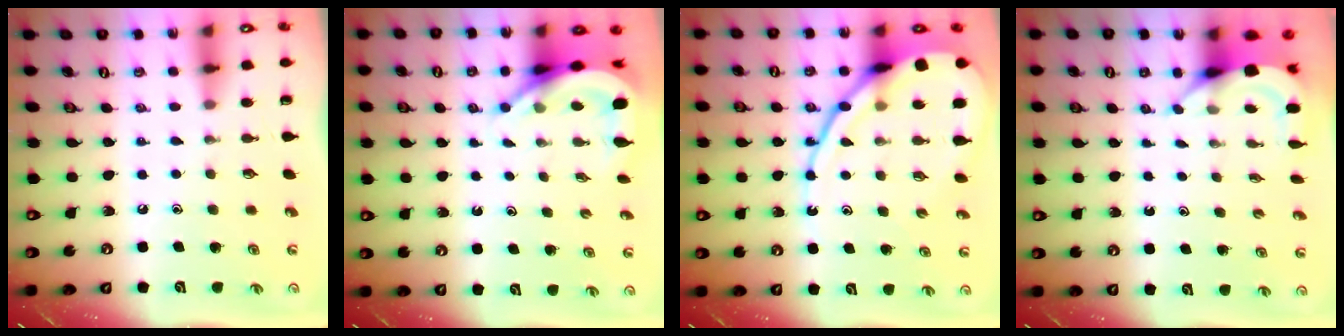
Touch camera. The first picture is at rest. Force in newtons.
{"total": 7.7, "press": 7.7, "slide": 0.7}
{"total": 15.3, "press": 15.2, "slide": 1.6}
{"total": 4.6, "press": 4.6, "slide": 0.3}